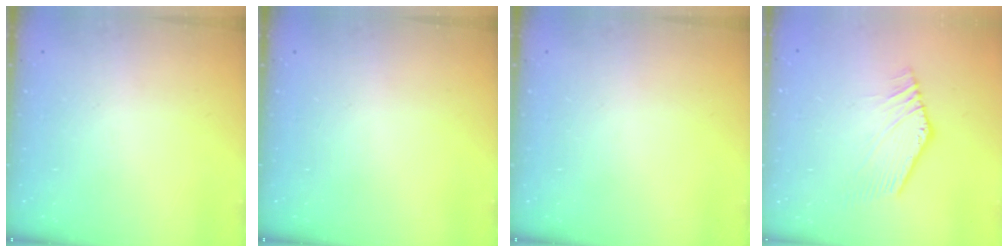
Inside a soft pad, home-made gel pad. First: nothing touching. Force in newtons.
{"total": 0.0}
{"total": 0.0}
{"total": 1.9, "press": 1.9, "slide": 0.1}